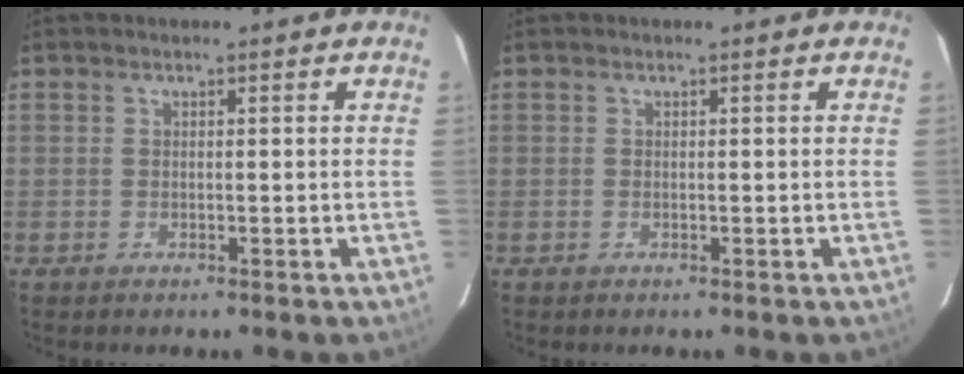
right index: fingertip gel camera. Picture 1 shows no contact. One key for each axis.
{"total": 0.0}